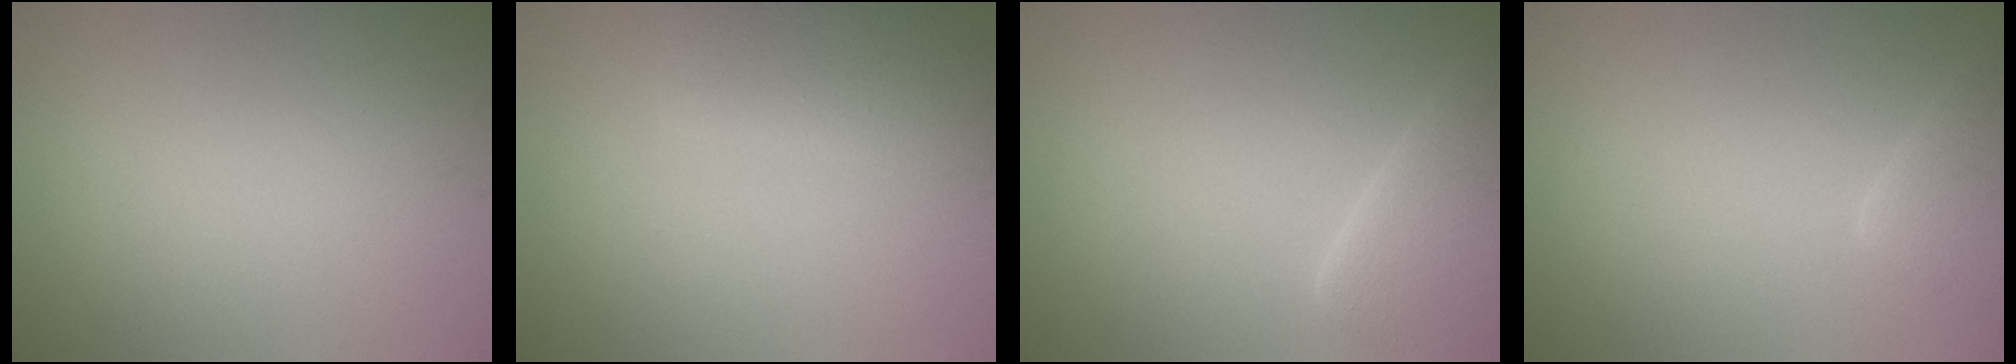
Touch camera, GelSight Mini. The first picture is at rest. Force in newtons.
{"total": 4.1, "press": 4.1, "slide": 0.2}
{"total": 5.1, "press": 5.1, "slide": 0.4}
{"total": 2.9, "press": 2.9, "slide": 0.2}